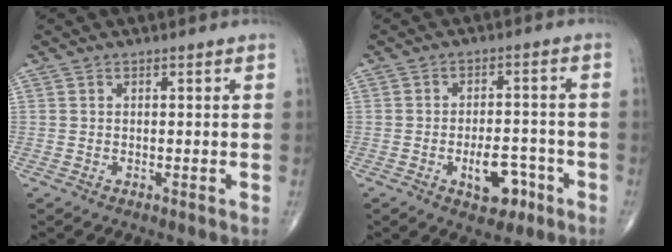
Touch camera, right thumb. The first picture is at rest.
{"total": 7.3, "force": [-3.3, 3.9, 5.2], "torque": [-0.056, 0.024, -0.043]}